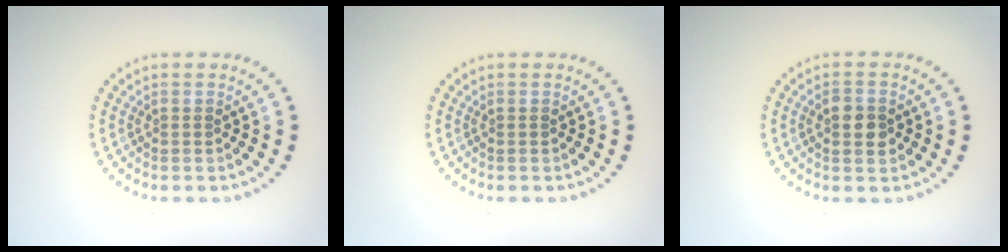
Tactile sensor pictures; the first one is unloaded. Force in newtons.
{"total": 0.0}
{"total": 2.4, "press": 2.4, "slide": 0.1}